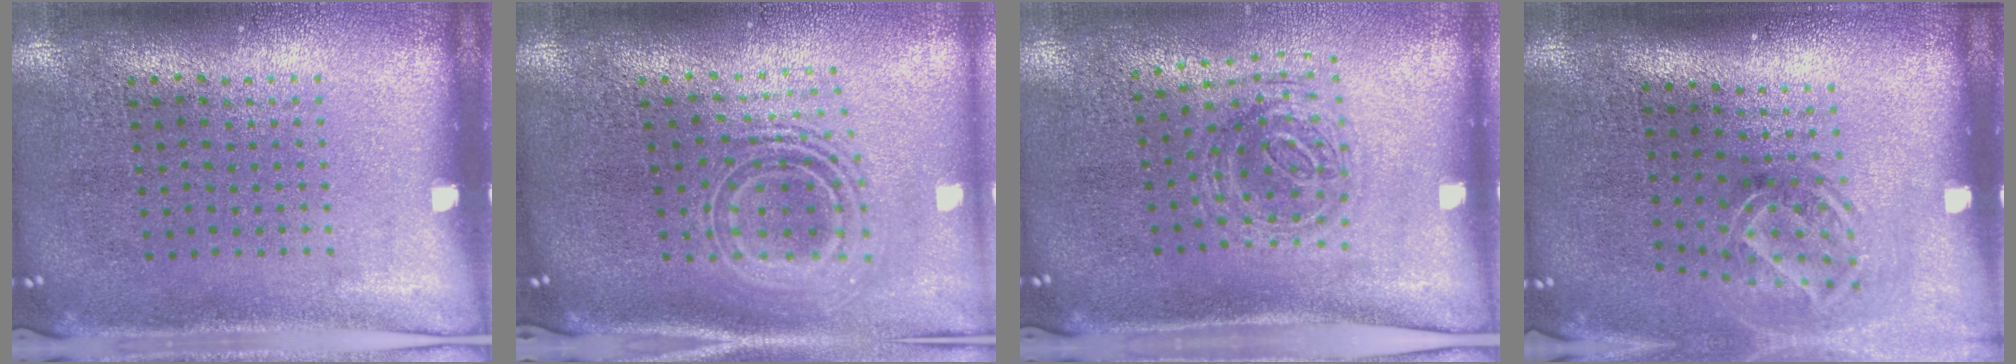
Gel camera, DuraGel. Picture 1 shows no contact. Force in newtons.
{"total": 2.3, "press": 1.7, "slide": 1.6}
{"total": 1.1, "press": 1.0, "slide": 0.3}
{"total": 1.9, "press": 1.3, "slide": 1.4}